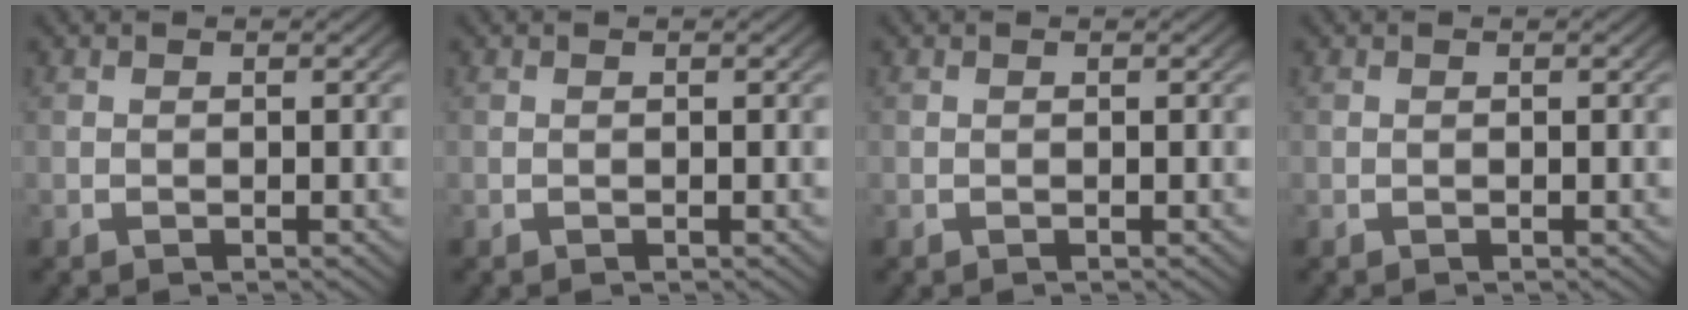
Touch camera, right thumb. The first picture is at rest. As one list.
[{"total": 0.0}, {"total": 0.0}, {"total": 0.0}]